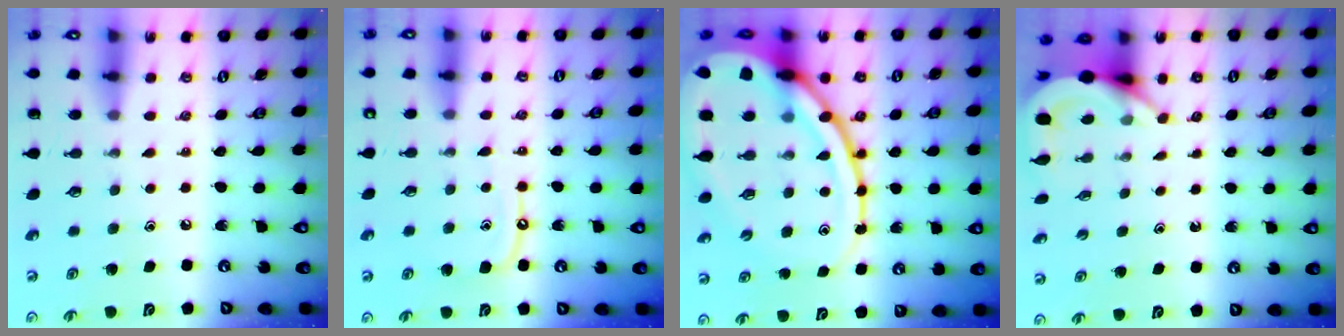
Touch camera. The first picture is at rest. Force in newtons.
{"total": 7.5, "press": 7.5, "slide": 0.7}
{"total": 24.0, "press": 23.9, "slide": 2.4}
{"total": 4.7, "press": 4.7, "slide": 0.4}